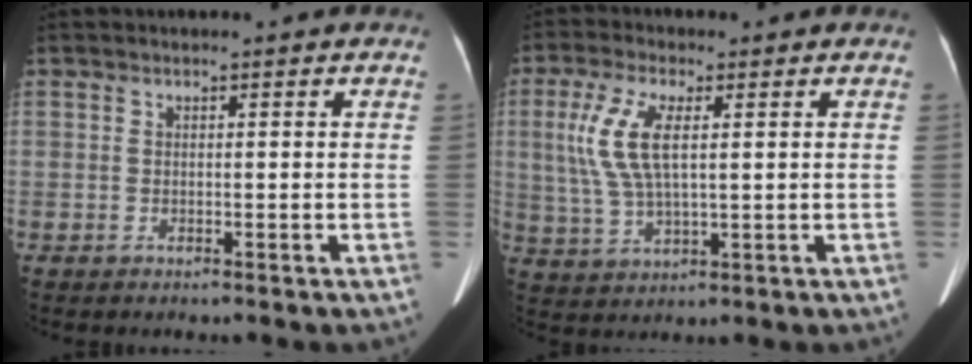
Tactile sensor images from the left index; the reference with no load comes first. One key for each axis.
{"total": 8.2, "fx": 1.8, "fy": 2.5, "fz": 7.5, "tx": -0.181, "ty": 0.008, "tz": 0.040}